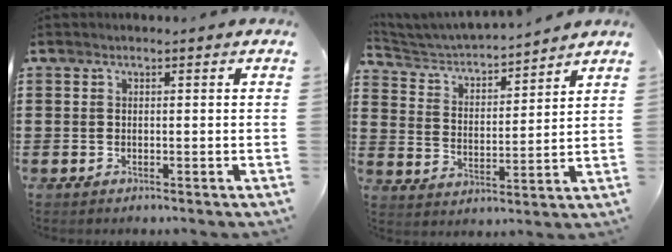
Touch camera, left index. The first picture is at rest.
{"total": 3.8, "force": [3.7, 0.3, 0.8], "torque": [-0.038, -0.030, 0.056]}